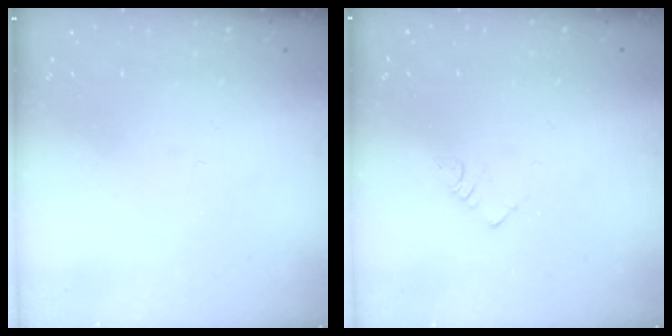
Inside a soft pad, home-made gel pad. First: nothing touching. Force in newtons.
{"total": 2.3, "press": 2.3, "slide": 0.4}